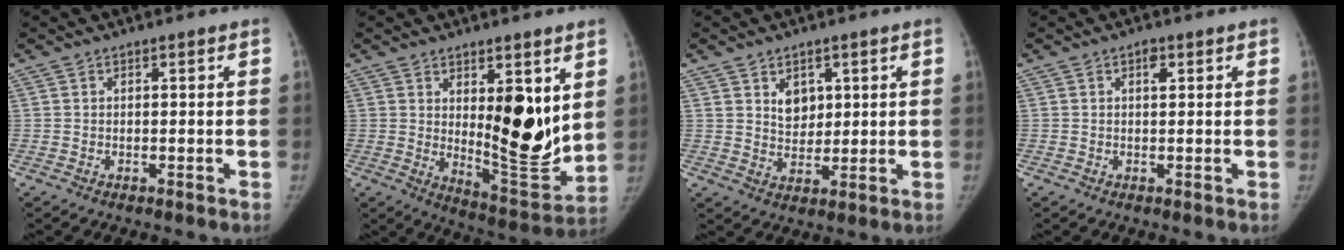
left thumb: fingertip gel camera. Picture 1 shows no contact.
{"total": 16.5, "force": [4.1, 6.3, 14.6], "torque": [-0.170, -0.055, 0.077]}
{"total": 5.2, "force": [2.1, 3.8, 2.8], "torque": [-0.020, -0.018, 0.042]}
{"total": 1.8, "force": [0.8, 1.0, 1.3], "torque": [-0.013, 0.000, 0.010]}